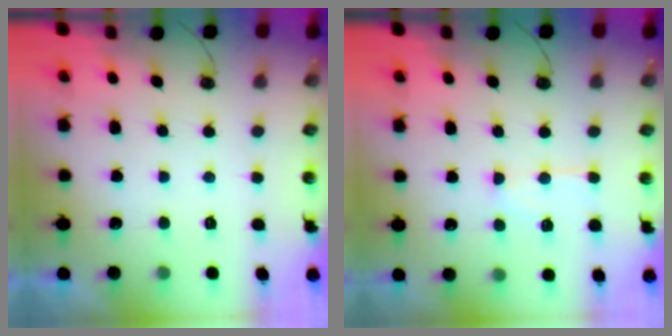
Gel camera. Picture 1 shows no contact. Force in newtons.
{"total": 8.2, "press": 8.1, "slide": 0.6}